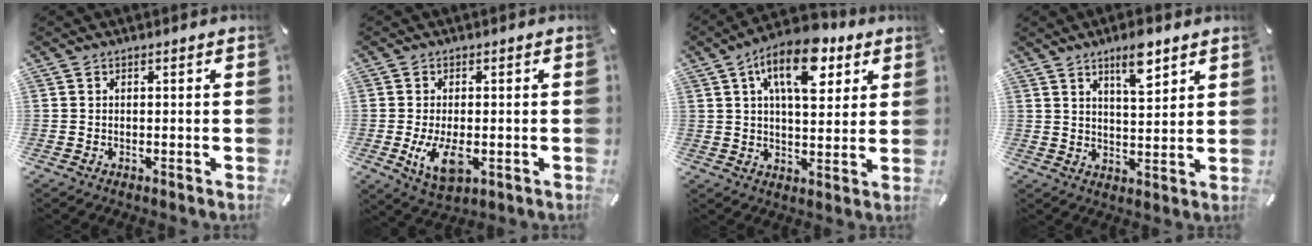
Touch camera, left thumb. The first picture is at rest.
{"total": 7.8, "force": [-1.4, 4.4, 6.4], "torque": [-0.128, -0.012, -0.027]}
{"total": 14.6, "force": [7.1, 7.2, 10.5], "torque": [-0.160, -0.017, 0.119]}
{"total": 8.3, "force": [5.8, 2.6, 5.4], "torque": [-0.079, -0.029, 0.095]}